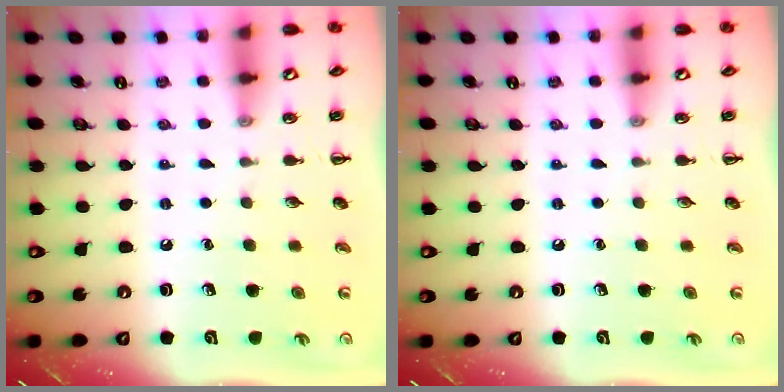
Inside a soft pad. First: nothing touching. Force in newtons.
{"total": 0.0}